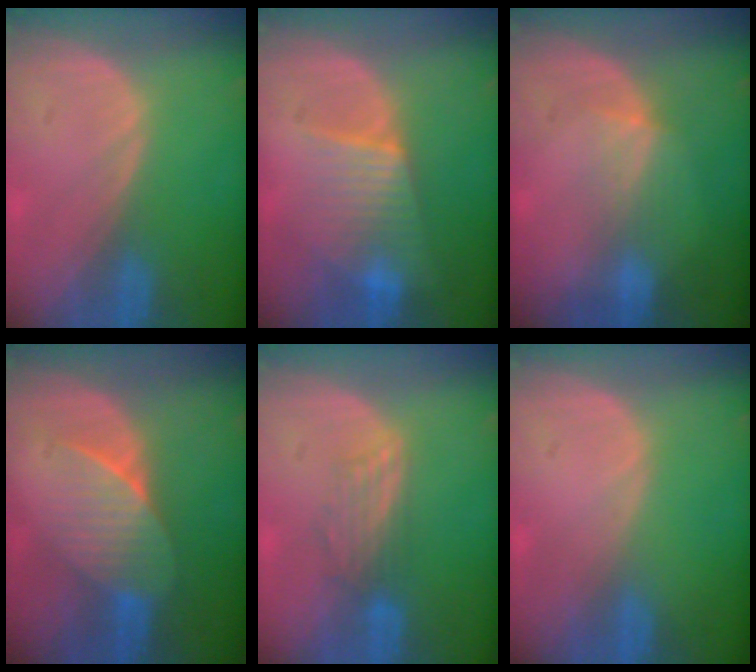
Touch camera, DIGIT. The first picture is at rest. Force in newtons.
{"total": 6.4, "press": 6.3, "slide": 0.7}
{"total": 3.0, "press": 2.8, "slide": 1.1}
{"total": 6.9, "press": 6.6, "slide": 2.1}
{"total": 3.6, "press": 3.2, "slide": 1.7}
{"total": 0.0}